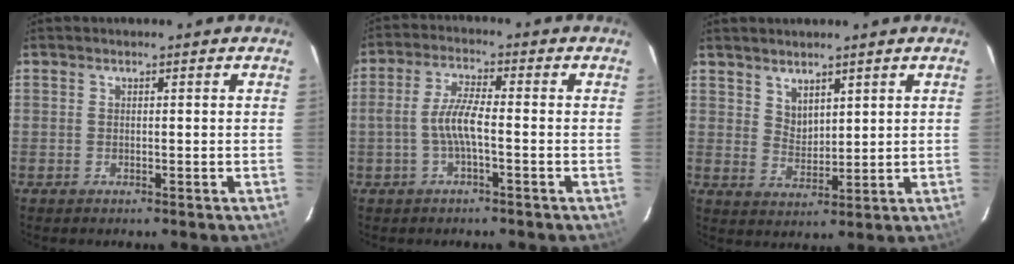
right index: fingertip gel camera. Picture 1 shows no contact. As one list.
[{"total": 5.8, "force": [-1.5, 0.9, 5.5], "torque": [-0.116, 0.007, -0.027]}, {"total": 4.3, "force": [3.3, 2.1, 1.7], "torque": [-0.022, 0.001, 0.065]}]